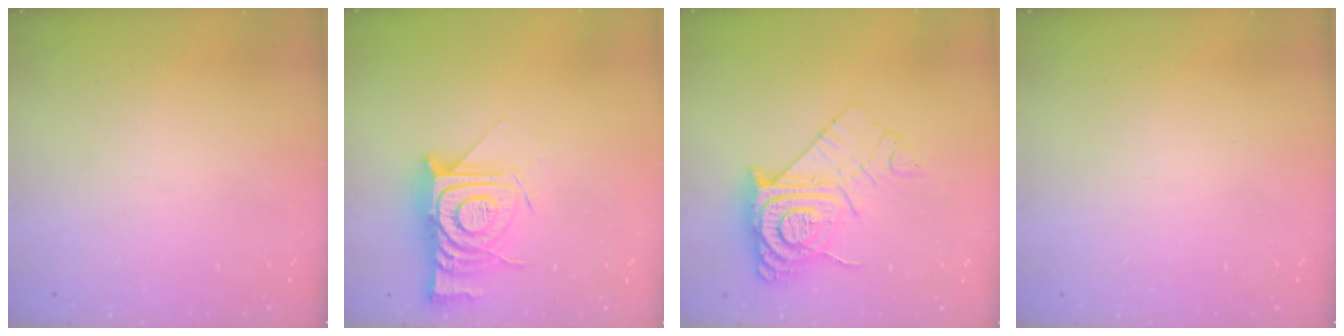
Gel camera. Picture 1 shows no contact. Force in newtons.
{"total": 15.2, "press": 15.1, "slide": 1.1}
{"total": 13.5, "press": 13.5, "slide": 1.1}
{"total": 0.0}